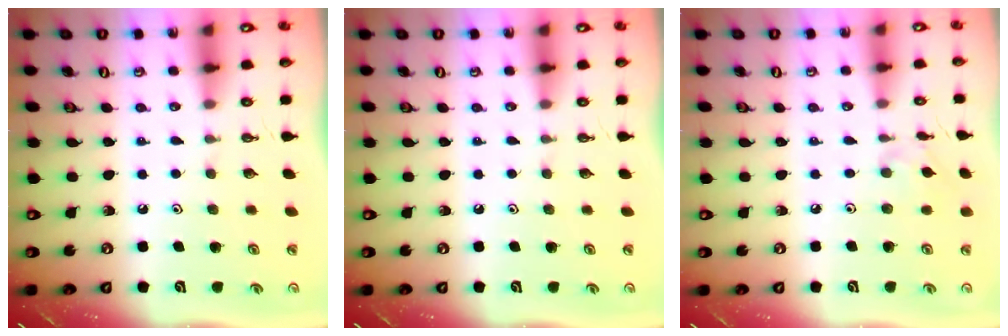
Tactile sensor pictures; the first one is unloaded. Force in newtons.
{"total": 0.0}
{"total": 3.0, "press": 3.0, "slide": 0.1}